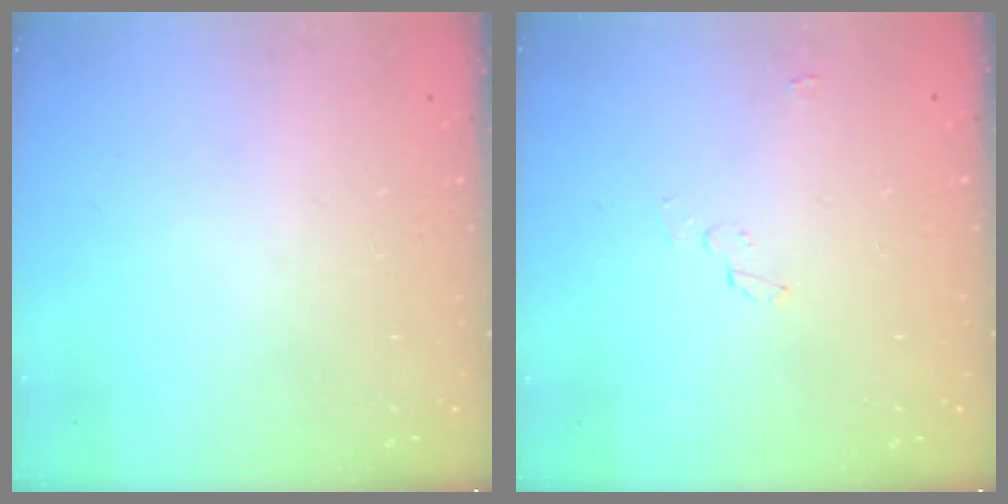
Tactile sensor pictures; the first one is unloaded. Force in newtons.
{"total": 2.2, "press": 2.2, "slide": 0.2}